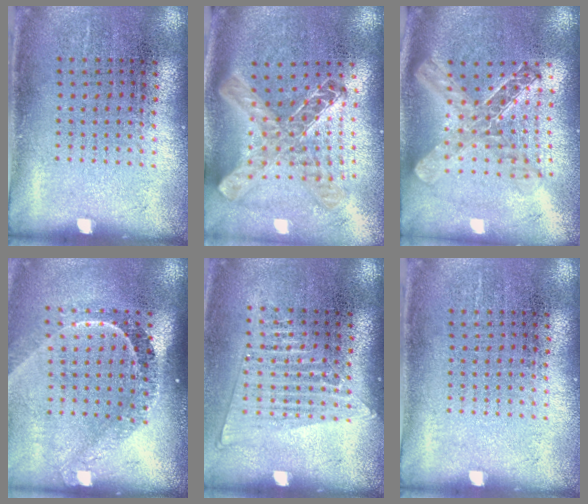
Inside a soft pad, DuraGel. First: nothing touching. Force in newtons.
{"total": 1.5, "press": 1.3, "slide": 0.6}
{"total": 2.1, "press": 1.8, "slide": 1.1}
{"total": 2.2, "press": 1.5, "slide": 1.5}
{"total": 1.4, "press": 1.3, "slide": 0.6}
{"total": 0.0}